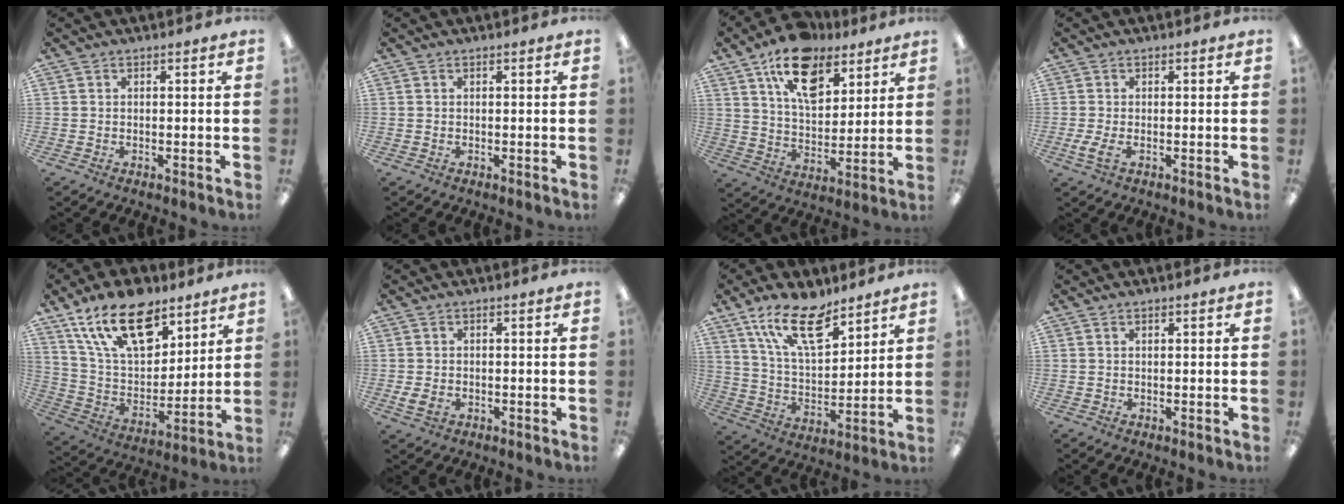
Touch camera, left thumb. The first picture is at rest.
{"total": 0.0}
{"total": 16.3, "force": [10.2, 8.7, 9.2], "torque": [-0.148, -0.040, 0.182]}
{"total": 3.5, "force": [-0.8, 1.4, 3.1], "torque": [-0.071, -0.004, -0.017]}
{"total": 20.2, "force": [12.4, 10.6, 12.0], "torque": [-0.212, -0.051, 0.224]}
{"total": 3.2, "force": [-0.7, 2.2, 2.3], "torque": [-0.044, -0.004, -0.016]}
{"total": 16.7, "force": [11.2, 7.1, 10.2], "torque": [-0.182, -0.046, 0.197]}
{"total": 0.8, "force": [0.5, 0.3, 0.5], "torque": [-0.011, 0.001, 0.010]}